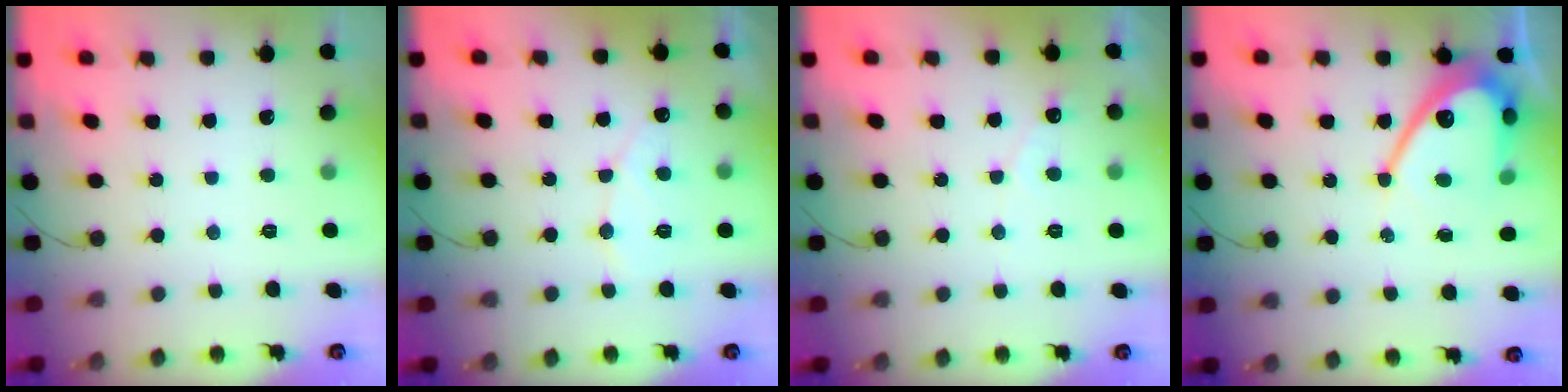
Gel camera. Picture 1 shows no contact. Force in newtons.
{"total": 6.7, "press": 6.7, "slide": 0.5}
{"total": 2.7, "press": 2.7, "slide": 0.1}
{"total": 12.9, "press": 12.9, "slide": 1.0}